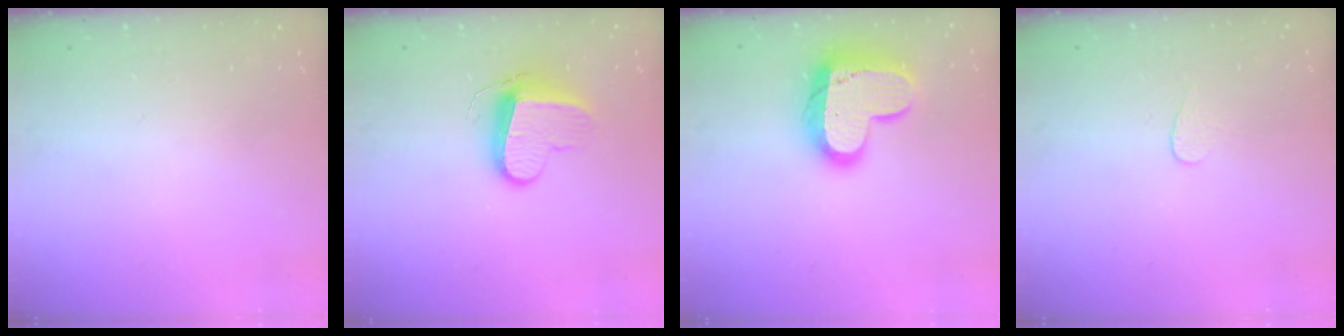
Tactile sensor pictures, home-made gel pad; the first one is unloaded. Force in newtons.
{"total": 9.9, "press": 9.9, "slide": 0.1}
{"total": 19.0, "press": 19.0, "slide": 1.5}
{"total": 2.7, "press": 2.7, "slide": 0.3}